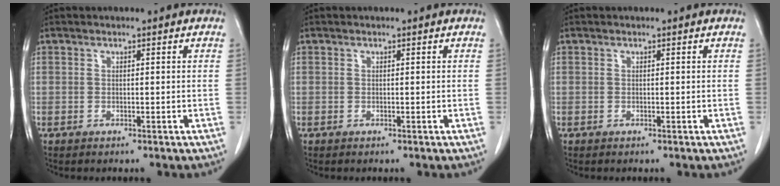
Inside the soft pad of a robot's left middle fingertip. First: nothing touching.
{"total": 0.0}
{"total": 0.0}